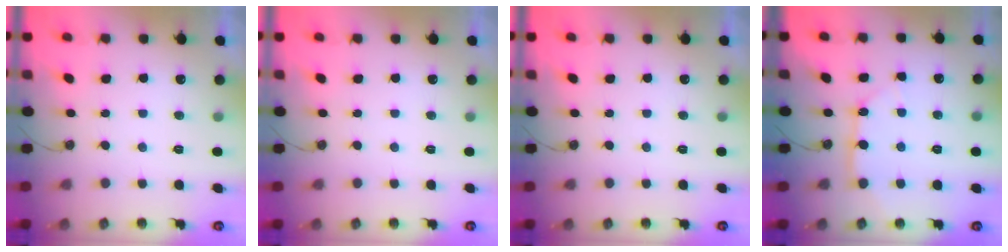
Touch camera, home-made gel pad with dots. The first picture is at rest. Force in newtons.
{"total": 0.0}
{"total": 0.0}
{"total": 5.0, "press": 5.0, "slide": 0.6}